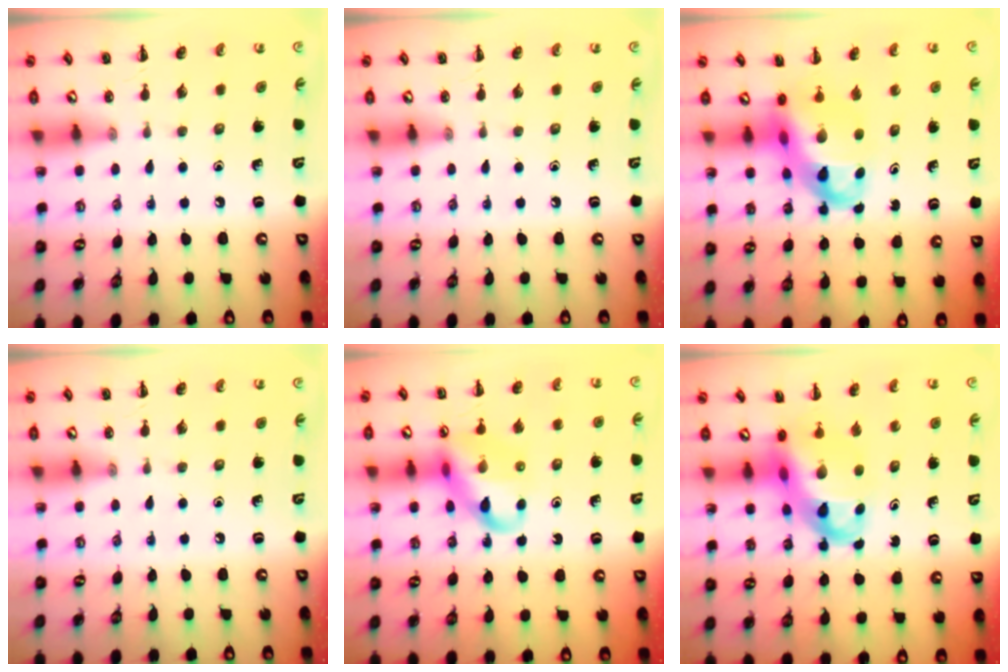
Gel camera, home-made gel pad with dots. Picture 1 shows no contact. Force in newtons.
{"total": 0.0}
{"total": 7.8, "press": 7.5, "slide": 1.9}
{"total": 0.0}
{"total": 13.1, "press": 12.9, "slide": 2.2}
{"total": 7.8, "press": 7.5, "slide": 1.9}